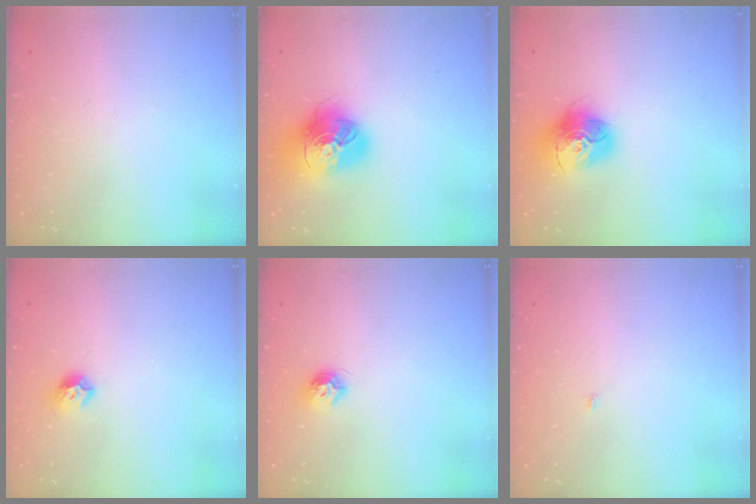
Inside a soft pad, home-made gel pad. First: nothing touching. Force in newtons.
{"total": 19.5, "press": 19.4, "slide": 2.2}
{"total": 16.0, "press": 16.0, "slide": 1.5}
{"total": 7.0, "press": 6.9, "slide": 1.3}
{"total": 7.0, "press": 6.9, "slide": 0.5}
{"total": 1.9, "press": 1.9, "slide": 0.2}